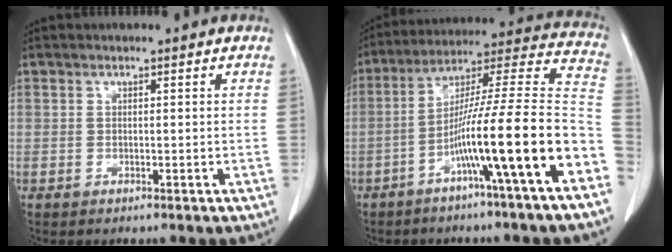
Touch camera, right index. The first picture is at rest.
{"total": 19.5, "force": [-8.1, -1.0, 17.7], "torque": [-0.253, 0.008, -0.141]}